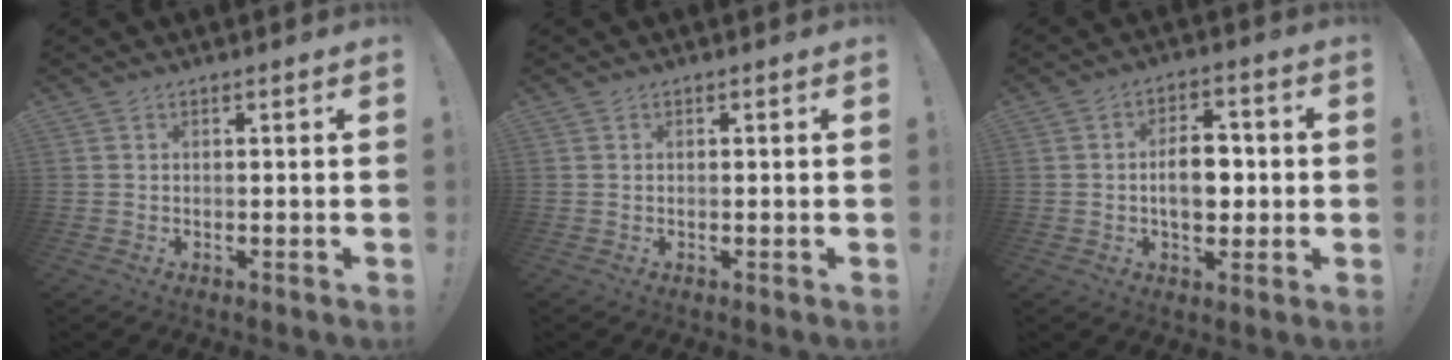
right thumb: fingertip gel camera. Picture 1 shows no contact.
{"total": 0.0}
{"total": 9.9, "force": [-0.5, 6.4, 7.5], "torque": [-0.122, 0.010, -0.010]}